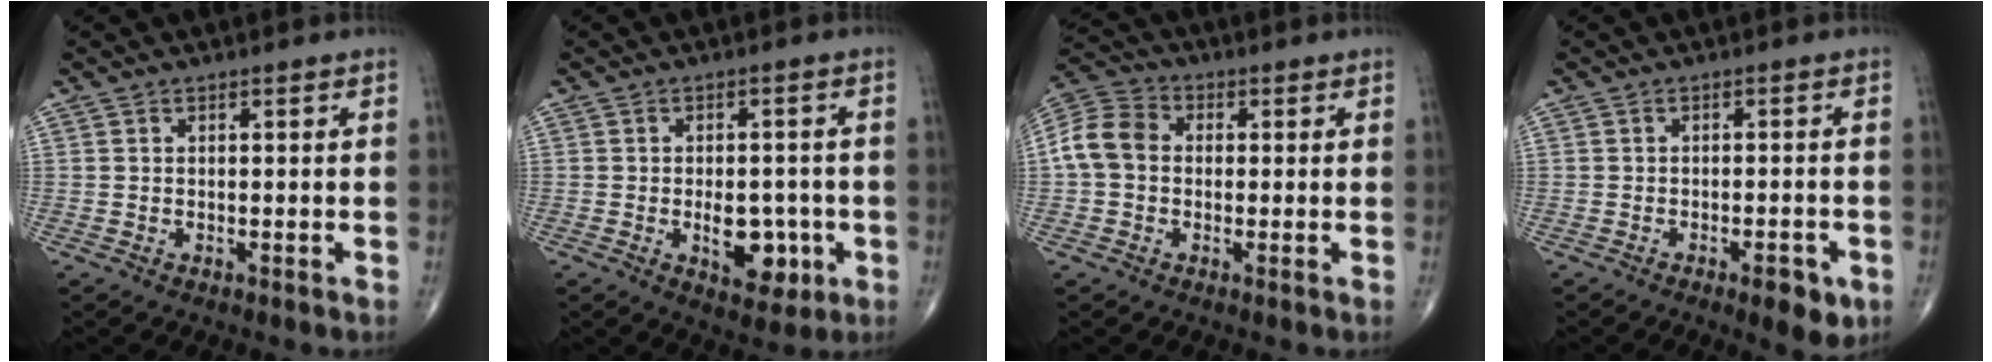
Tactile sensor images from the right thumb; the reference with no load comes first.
{"total": 8.1, "force": [-2.1, 4.6, 6.3], "torque": [-0.063, 0.005, -0.019]}
{"total": 8.7, "force": [-0.1, 6.9, 5.2], "torque": [-0.097, 0.028, -0.013]}
{"total": 5.4, "force": [-2.6, 1.9, 4.3], "torque": [-0.051, 0.004, -0.031]}